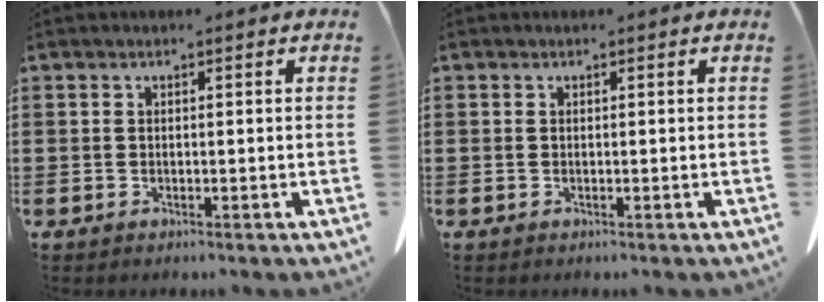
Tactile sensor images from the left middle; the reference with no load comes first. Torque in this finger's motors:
{"motor_torque": [-0.21, 0.11, 0.00, 0.00]}